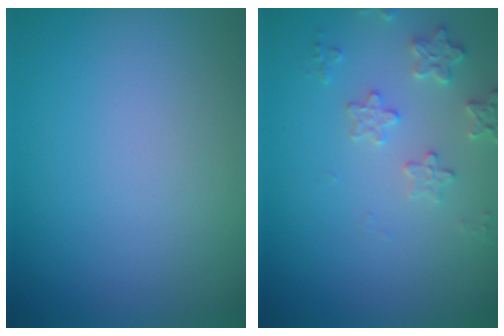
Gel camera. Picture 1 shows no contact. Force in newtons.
{"total": 2.5, "press": 2.4, "slide": 0.6}